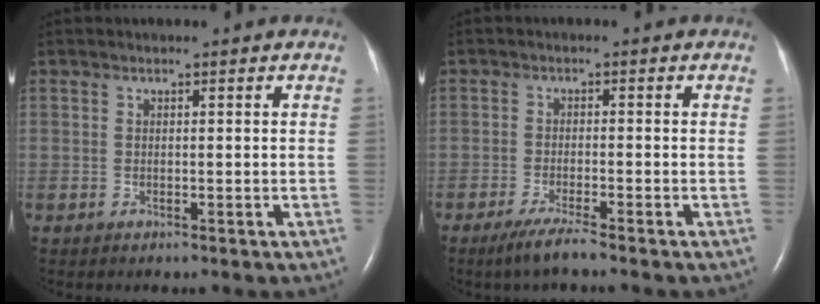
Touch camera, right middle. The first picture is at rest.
{"total": 3.7, "force": [-2.8, -0.4, 2.4], "torque": [-0.058, -0.013, -0.056]}